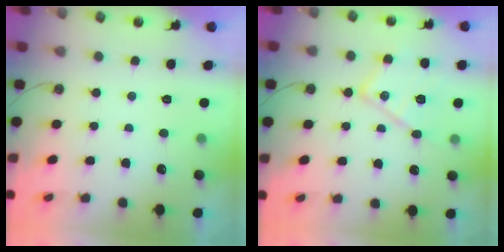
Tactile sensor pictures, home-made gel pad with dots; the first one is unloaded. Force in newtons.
{"total": 14.0, "press": 13.9, "slide": 1.2}